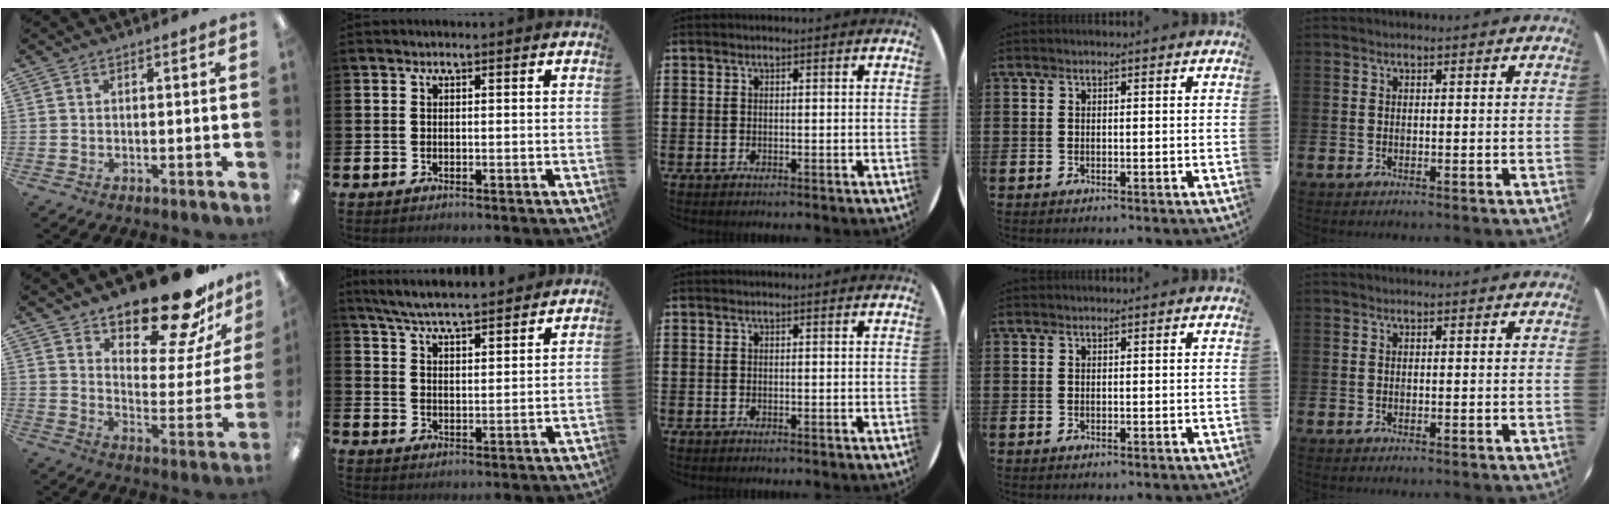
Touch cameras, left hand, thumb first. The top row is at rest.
{"thumb": {"total": 21.4, "force": [17.6, 6.9, 10.1], "torque": [-0.135, -0.130, 0.291]}, "index": {"total": 6.1, "force": [5.9, 0.3, 1.4], "torque": [-0.050, -0.031, 0.106]}}